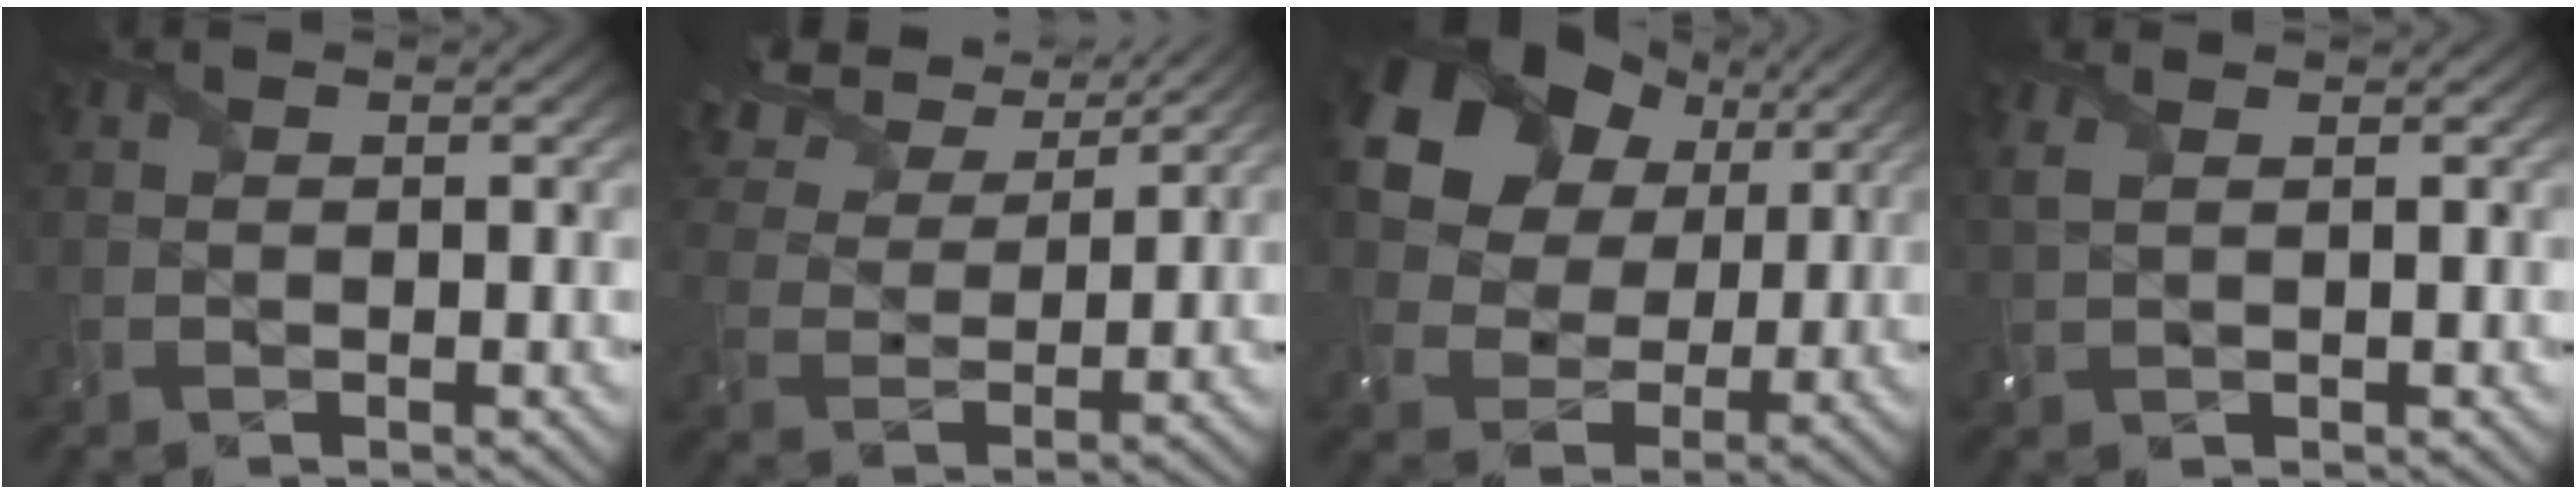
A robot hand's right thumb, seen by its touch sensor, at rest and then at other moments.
{"total": 12.0, "force": [9.1, 4.5, 6.4], "torque": [-0.187, 0.021, 0.146]}
{"total": 16.6, "force": [7.9, 12.1, 8.2], "torque": [-0.202, 0.055, 0.144]}
{"total": 1.8, "force": [1.0, 0.5, 1.3], "torque": [-0.040, 0.005, 0.024]}